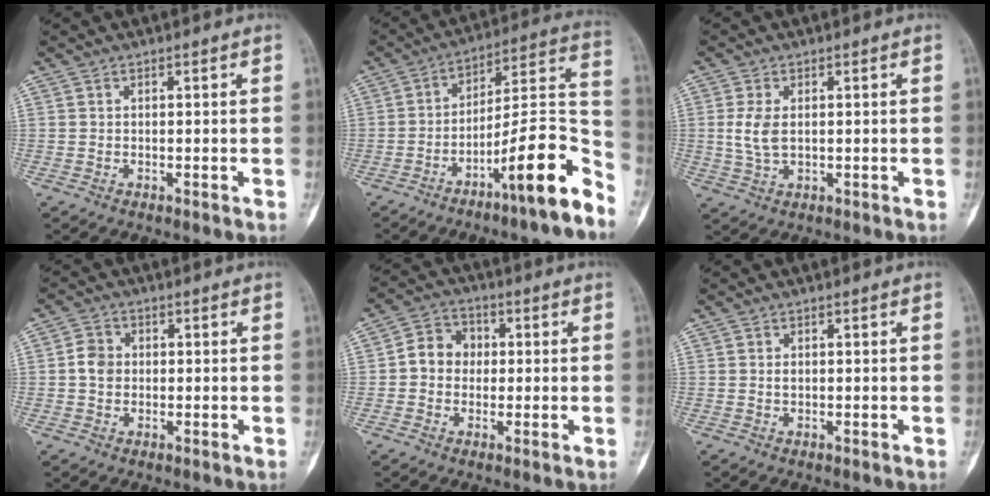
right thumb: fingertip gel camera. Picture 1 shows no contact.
{"total": 16.3, "force": [-10.0, 2.1, 12.6], "torque": [-0.178, 0.091, -0.161]}
{"total": 4.7, "force": [0.5, 2.6, 3.8], "torque": [-0.088, -0.002, 0.013]}
{"total": 3.8, "force": [0.0, 3.3, 2.0], "torque": [-0.025, 0.006, -0.006]}
{"total": 6.7, "force": [0.1, 5.8, 3.3], "torque": [-0.032, 0.019, -0.012]}
{"total": 0.8, "force": [0.1, 0.5, 0.6], "torque": [-0.010, 0.001, 0.003]}